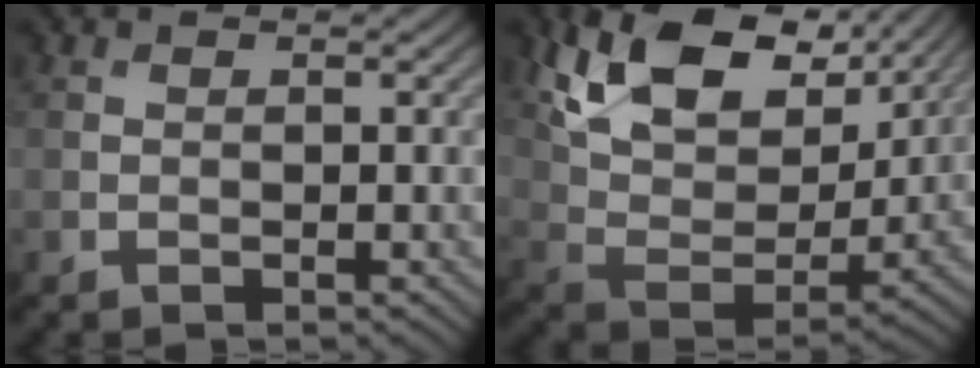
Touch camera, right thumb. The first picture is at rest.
{"total": 14.6, "force": [8.4, 7.8, 9.1], "torque": [-0.194, 0.000, 0.149]}